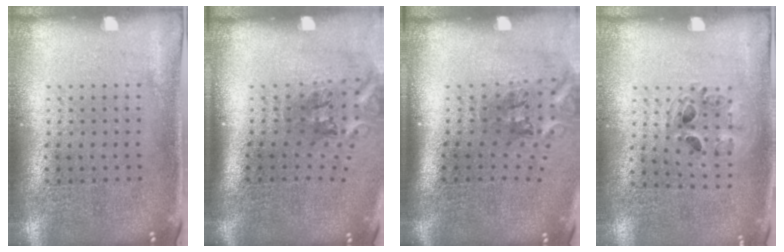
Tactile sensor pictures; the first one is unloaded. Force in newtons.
{"total": 2.2, "press": 1.3, "slide": 1.7}
{"total": 2.2, "press": 1.3, "slide": 1.7}
{"total": 0.9, "press": 0.9, "slide": 0.2}